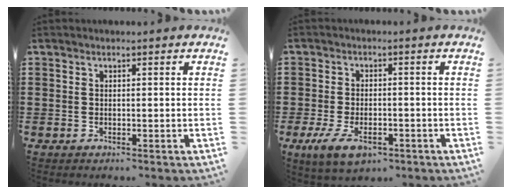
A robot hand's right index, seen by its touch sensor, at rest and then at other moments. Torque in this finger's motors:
{"motor_torque": [1.63, 0.51, 0.36, 0.06]}